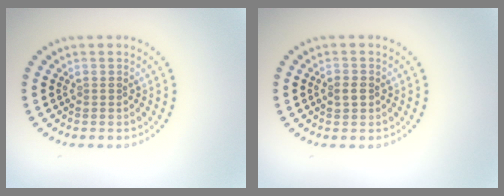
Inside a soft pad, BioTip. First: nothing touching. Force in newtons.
{"total": 1.4, "press": 1.3, "slide": 0.2}